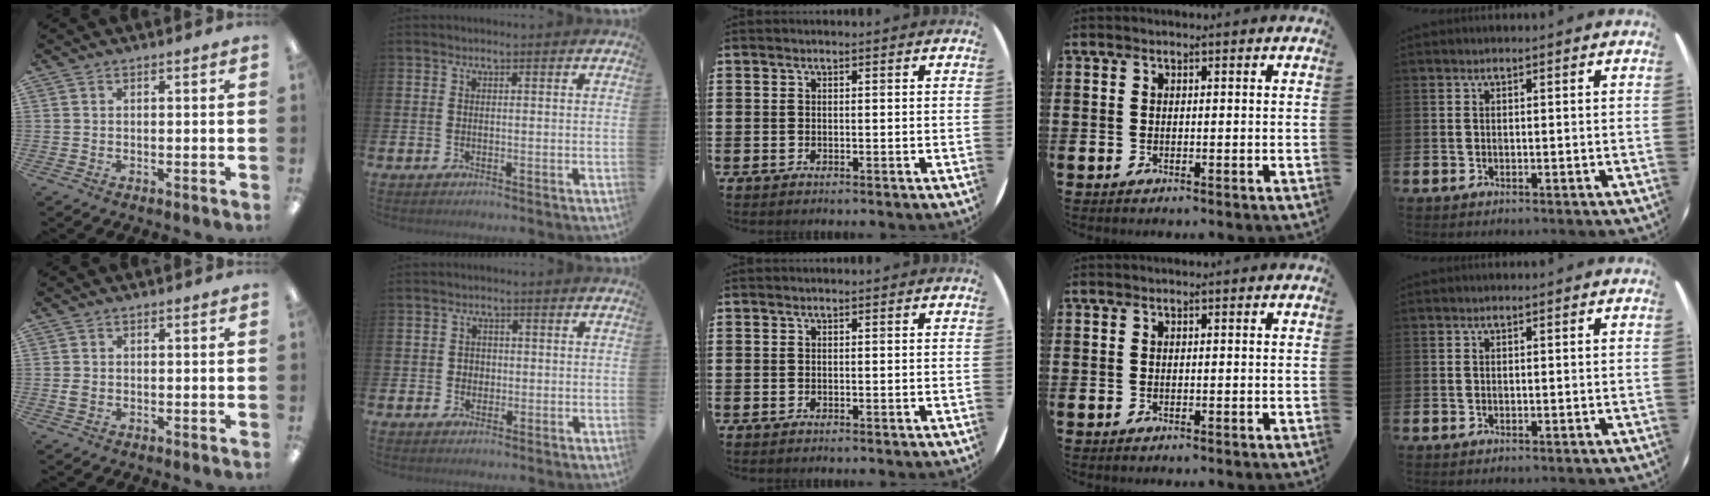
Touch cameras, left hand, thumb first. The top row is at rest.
{"thumb": {"total": 1.3, "force": [-0.1, 0.9, 0.9], "torque": [-0.018, 0.003, -0.002]}, "index": {"total": 1.8, "force": [0.2, 1.7, 0.5], "torque": [0.007, 0.002, -0.004]}}